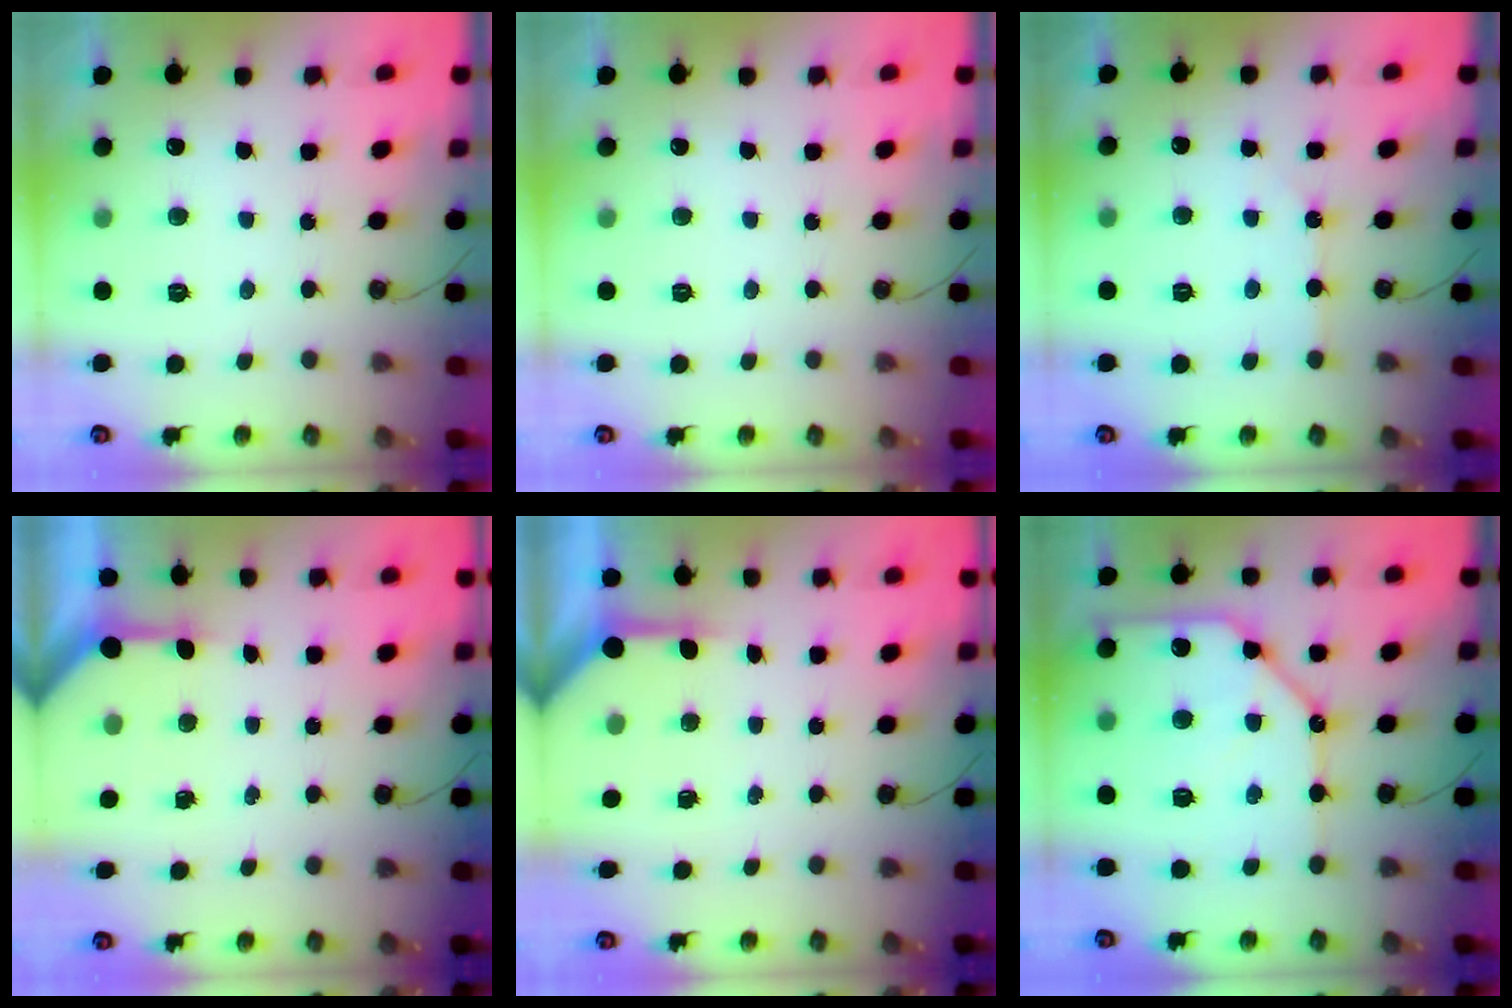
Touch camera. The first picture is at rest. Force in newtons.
{"total": 0.0}
{"total": 1.8, "press": 1.8, "slide": 0.4}
{"total": 3.0, "press": 3.0, "slide": 0.3}
{"total": 3.4, "press": 3.4, "slide": 0.4}
{"total": 16.8, "press": 16.7, "slide": 1.9}